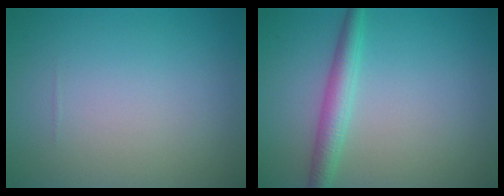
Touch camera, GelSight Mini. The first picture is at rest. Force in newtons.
{"total": 2.8, "press": 2.8, "slide": 0.1}